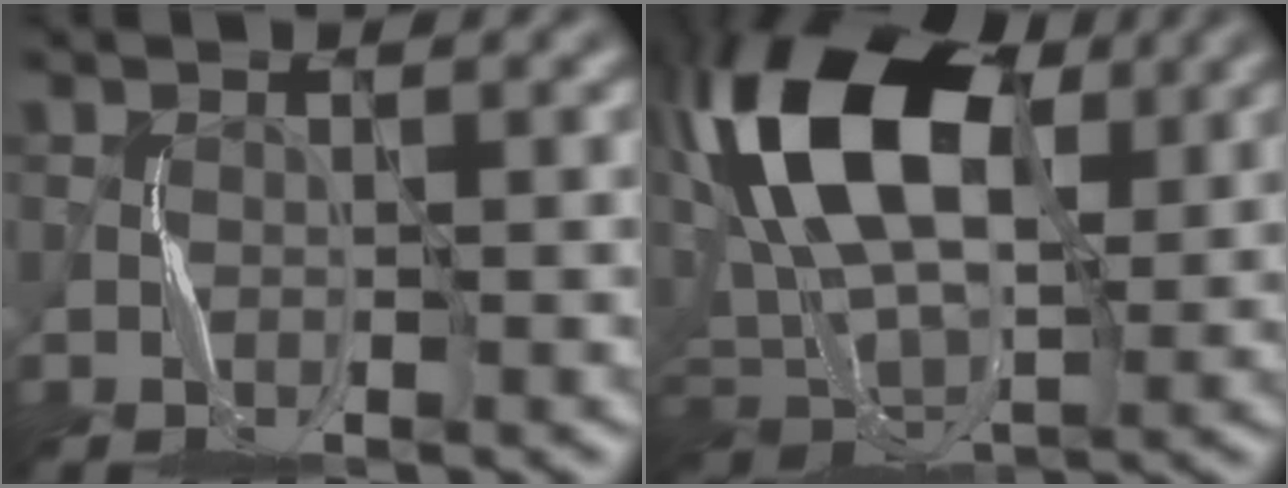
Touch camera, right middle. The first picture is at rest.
{"total": 15.5, "force": [5.7, 9.1, 11.3], "torque": [-0.211, 0.025, 0.101]}